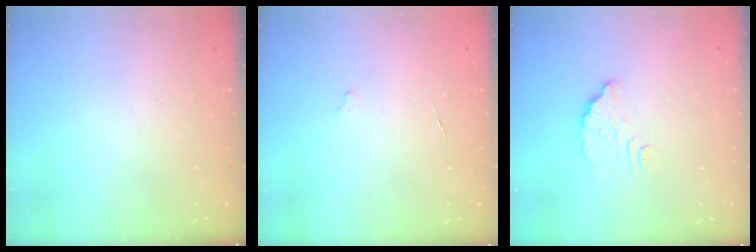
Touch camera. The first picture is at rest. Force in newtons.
{"total": 2.6, "press": 2.6, "slide": 0.2}
{"total": 3.8, "press": 3.8, "slide": 0.3}